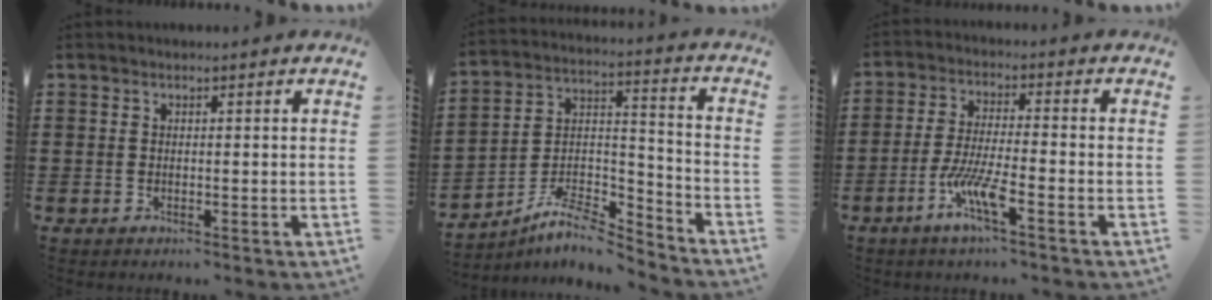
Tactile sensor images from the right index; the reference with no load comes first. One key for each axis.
{"total": 7.7, "fx": -6.8, "fy": 1.8, "fz": 3.2, "tx": -0.067, "ty": 0.005, "tz": -0.134}
{"total": 7.0, "fx": -3.8, "fy": 0.6, "fz": 5.8, "tx": -0.135, "ty": -0.015, "tz": -0.076}